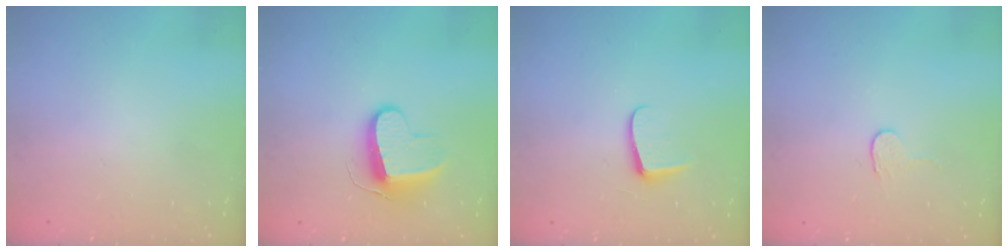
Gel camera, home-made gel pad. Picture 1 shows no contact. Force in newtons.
{"total": 10.2, "press": 10.2, "slide": 0.3}
{"total": 6.0, "press": 6.0, "slide": 0.8}
{"total": 2.7, "press": 2.7, "slide": 0.2}